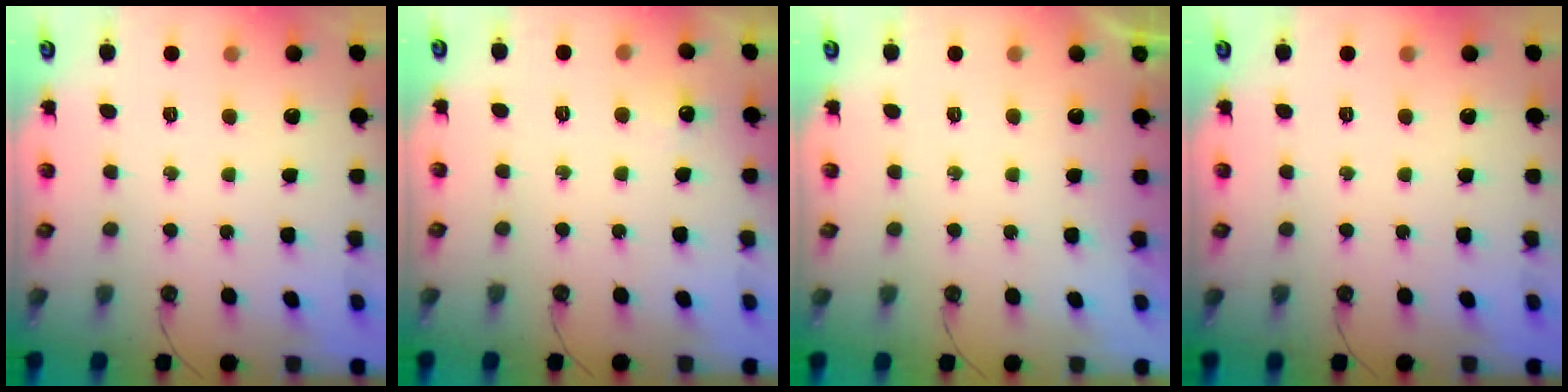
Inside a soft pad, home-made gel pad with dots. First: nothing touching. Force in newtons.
{"total": 4.1, "press": 4.0, "slide": 0.6}
{"total": 0.0}
{"total": 0.0}